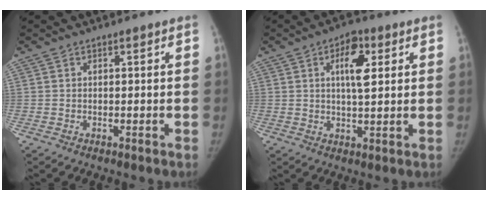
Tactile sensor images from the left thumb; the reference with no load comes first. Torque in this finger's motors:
{"motor_torque": [0.01, 0.15, 0.43, 0.48, 0.05]}